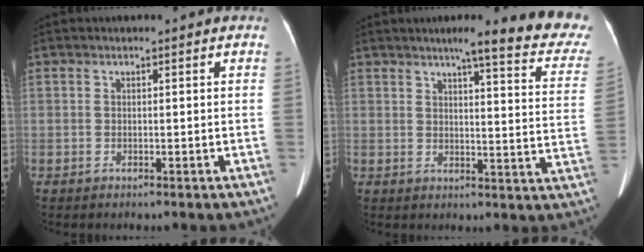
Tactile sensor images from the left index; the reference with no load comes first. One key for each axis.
{"total": 17.5, "fx": 14.7, "fy": 1.3, "fz": 9.4, "tx": -0.096, "ty": -0.037, "tz": 0.156}